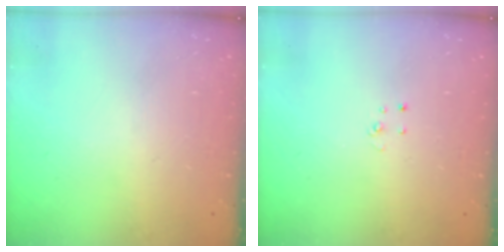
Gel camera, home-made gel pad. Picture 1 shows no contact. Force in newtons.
{"total": 2.7, "press": 2.7, "slide": 0.3}